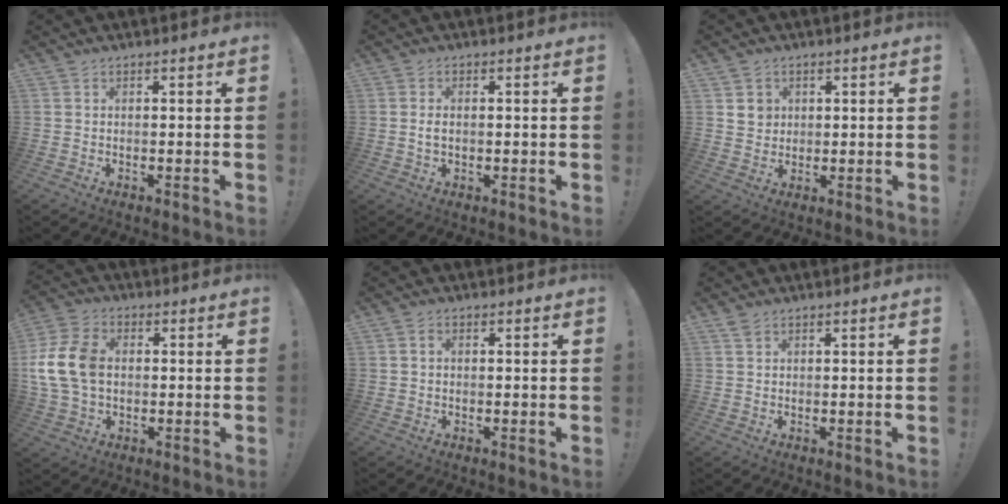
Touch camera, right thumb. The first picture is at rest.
{"total": 2.1, "force": [0.1, 1.2, 1.7], "torque": [-0.025, 0.002, -0.001]}
{"total": 4.2, "force": [1.6, 3.8, 0.6], "torque": [0.002, -0.007, 0.027]}
{"total": 14.2, "force": [0.8, 10.1, 9.9], "torque": [-0.209, 0.005, 0.018]}
{"total": 1.2, "force": [0.2, 1.0, 0.7], "torque": [-0.005, 0.000, 0.001]}
{"total": 1.4, "force": [1.1, 0.7, 0.5], "torque": [-0.003, -0.003, 0.018]}